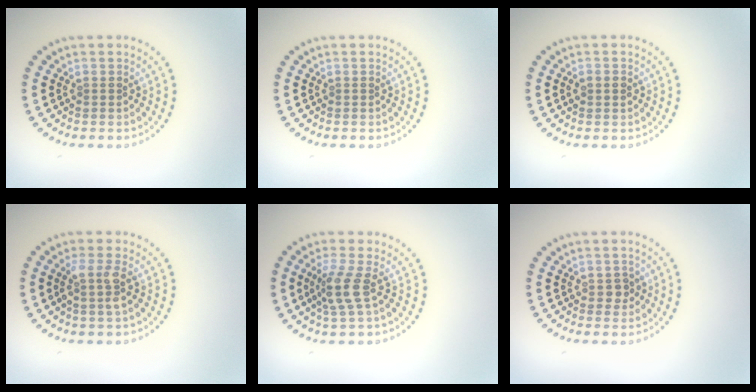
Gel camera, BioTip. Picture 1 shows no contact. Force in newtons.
{"total": 0.0}
{"total": 1.3, "press": 1.3, "slide": 0.1}
{"total": 2.0, "press": 1.6, "slide": 1.2}
{"total": 2.6, "press": 1.9, "slide": 1.7}
{"total": 0.9, "press": 0.8, "slide": 0.3}